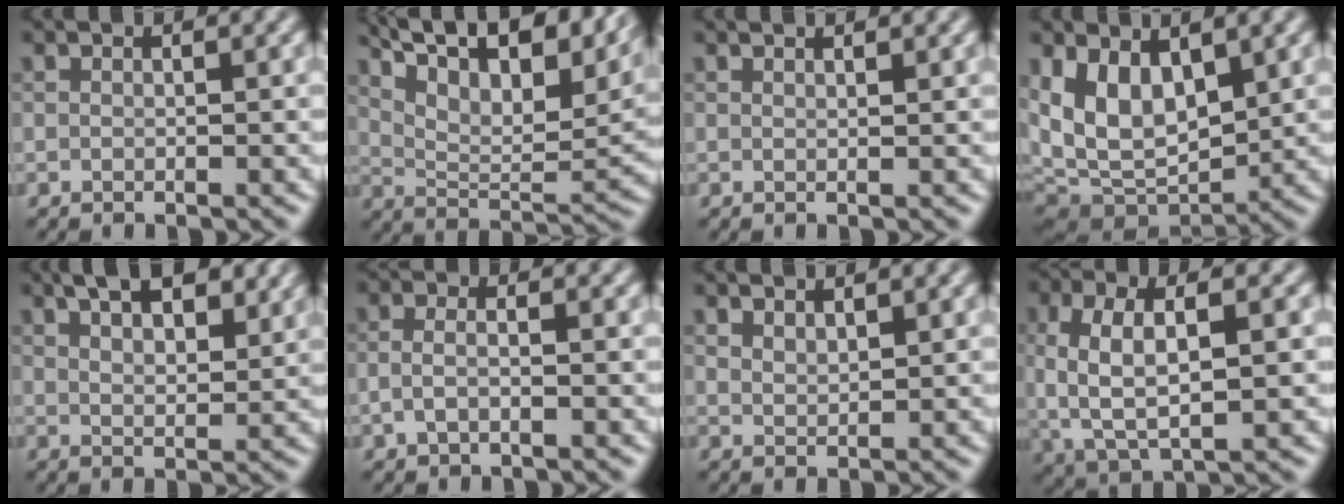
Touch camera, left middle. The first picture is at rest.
{"total": 14.7, "force": [10.1, 5.1, 9.4], "torque": [-0.157, 0.025, 0.154]}
{"total": 1.2, "force": [1.0, 0.3, 0.6], "torque": [-0.004, 0.000, 0.006]}
{"total": 9.1, "force": [2.0, 5.0, 7.4], "torque": [-0.145, -0.007, 0.026]}
{"total": 6.1, "force": [3.8, 2.5, 4.0], "torque": [-0.054, 0.014, 0.052]}
{"total": 1.8, "force": [-0.5, 0.8, 1.5], "torque": [-0.039, -0.001, -0.015]}
{"total": 1.2, "force": [1.1, 0.4, 0.5], "torque": [-0.012, -0.001, 0.022]}
{"total": 6.8, "force": [0.5, 3.0, 6.1], "torque": [-0.119, 0.004, 0.007]}